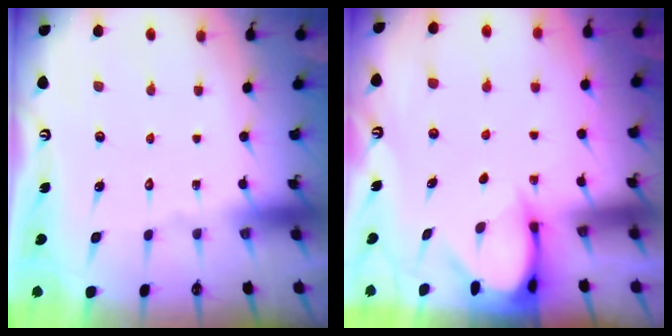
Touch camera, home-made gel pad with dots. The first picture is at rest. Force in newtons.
{"total": 3.7, "press": 3.7, "slide": 0.3}